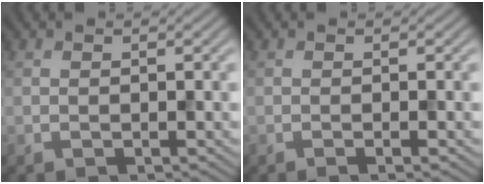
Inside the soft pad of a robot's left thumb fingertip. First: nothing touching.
{"total": 1.0, "force": [-0.3, 0.1, 1.0], "torque": [-0.015, -0.002, -0.010]}